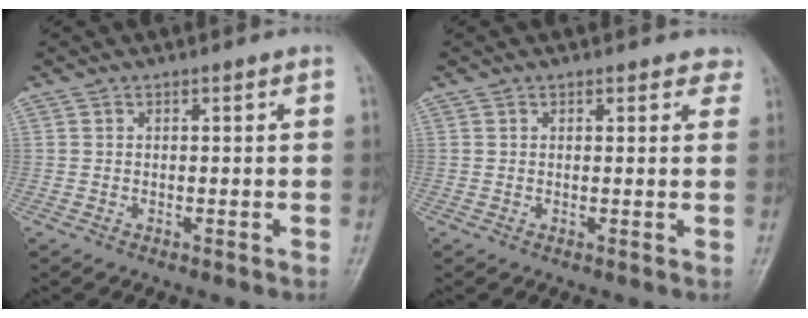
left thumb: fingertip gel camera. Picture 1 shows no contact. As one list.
[{"total": 2.3, "force": [1.8, 1.2, 0.6], "torque": [0.018, -0.005, 0.009]}]